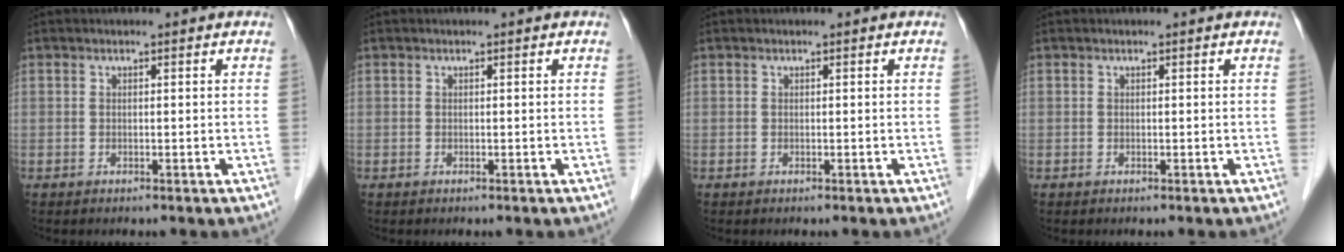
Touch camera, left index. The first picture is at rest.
{"total": 0.0}
{"total": 0.0}
{"total": 0.0}